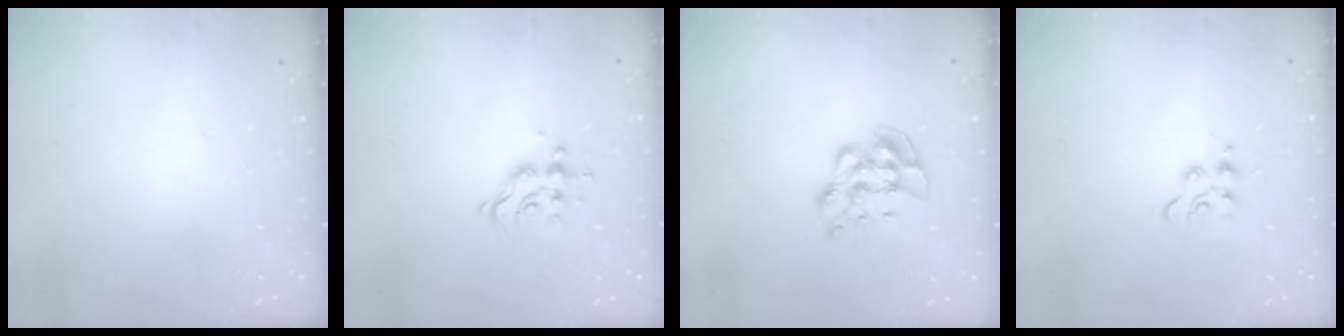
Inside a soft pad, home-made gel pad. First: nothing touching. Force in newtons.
{"total": 8.4, "press": 8.4, "slide": 0.7}
{"total": 9.2, "press": 9.2, "slide": 0.9}
{"total": 4.1, "press": 4.1, "slide": 0.4}